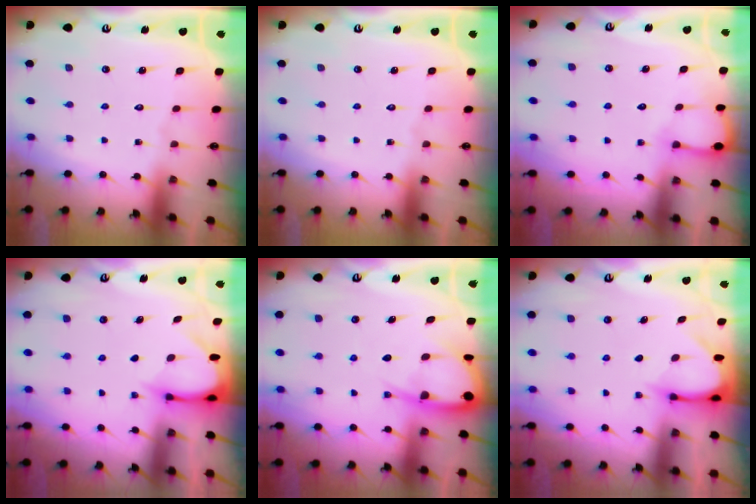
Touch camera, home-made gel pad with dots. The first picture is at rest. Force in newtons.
{"total": 0.0}
{"total": 4.2, "press": 4.2, "slide": 0.3}
{"total": 3.3, "press": 3.3, "slide": 0.2}
{"total": 7.0, "press": 6.9, "slide": 0.8}
{"total": 3.6, "press": 3.6, "slide": 0.3}